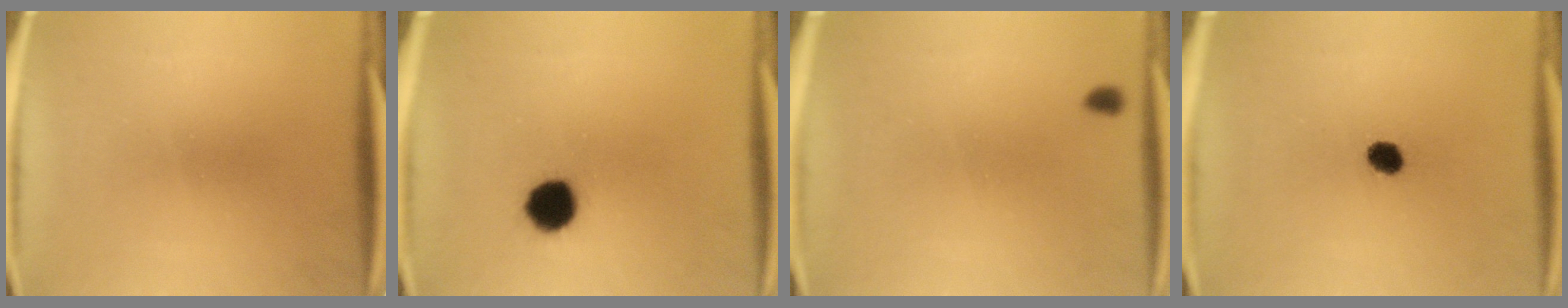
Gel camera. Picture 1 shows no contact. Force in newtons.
{"total": 7.2}
{"total": 0.7}
{"total": 3.9}